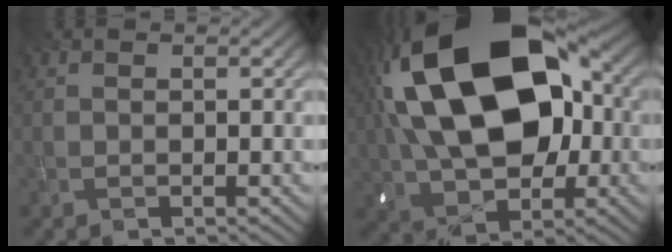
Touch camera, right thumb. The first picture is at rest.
{"total": 21.9, "force": [3.9, 13.9, 16.4], "torque": [-0.325, 0.016, 0.067]}